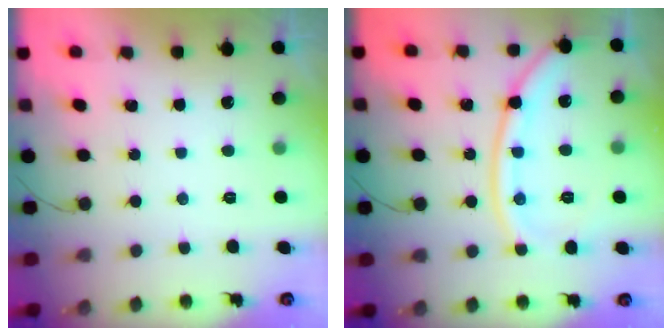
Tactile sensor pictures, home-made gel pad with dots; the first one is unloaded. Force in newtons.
{"total": 14.4, "press": 14.4, "slide": 1.0}